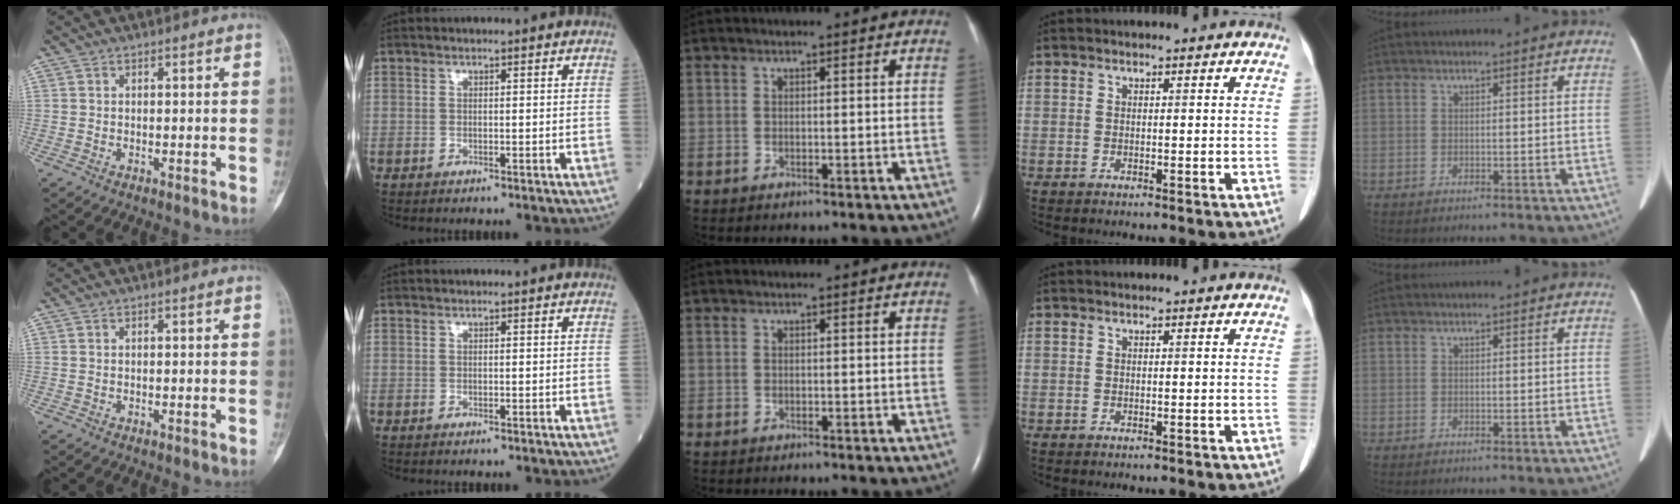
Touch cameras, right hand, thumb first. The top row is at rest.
{}